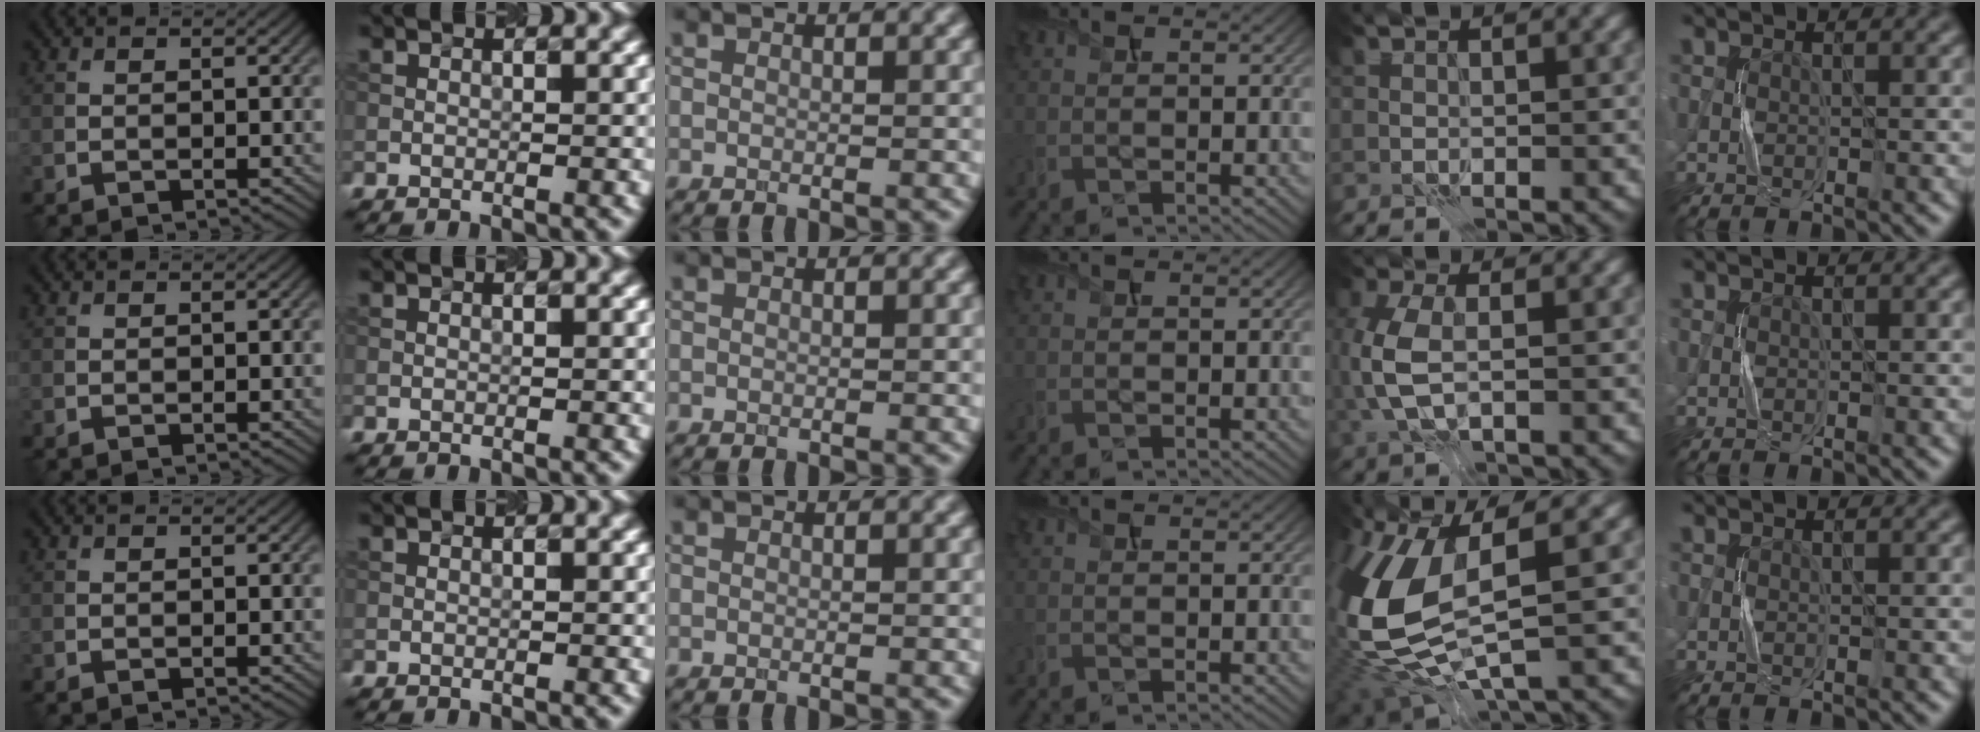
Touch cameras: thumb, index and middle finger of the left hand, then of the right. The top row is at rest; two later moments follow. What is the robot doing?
{"motion": "press", "object": "sticky note"}